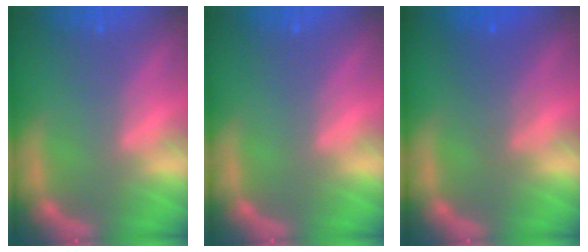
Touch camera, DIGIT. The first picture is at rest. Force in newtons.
{"total": 0.0}
{"total": 3.0}